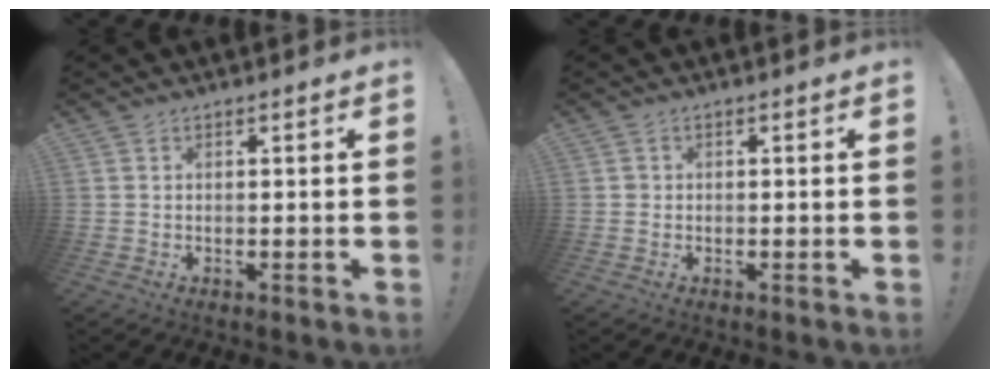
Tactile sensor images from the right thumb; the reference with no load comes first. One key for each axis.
{"total": 0.9, "fx": -0.1, "fy": 0.9, "fz": 0.2, "tx": -0.010, "ty": 0.005, "tz": 0.000}